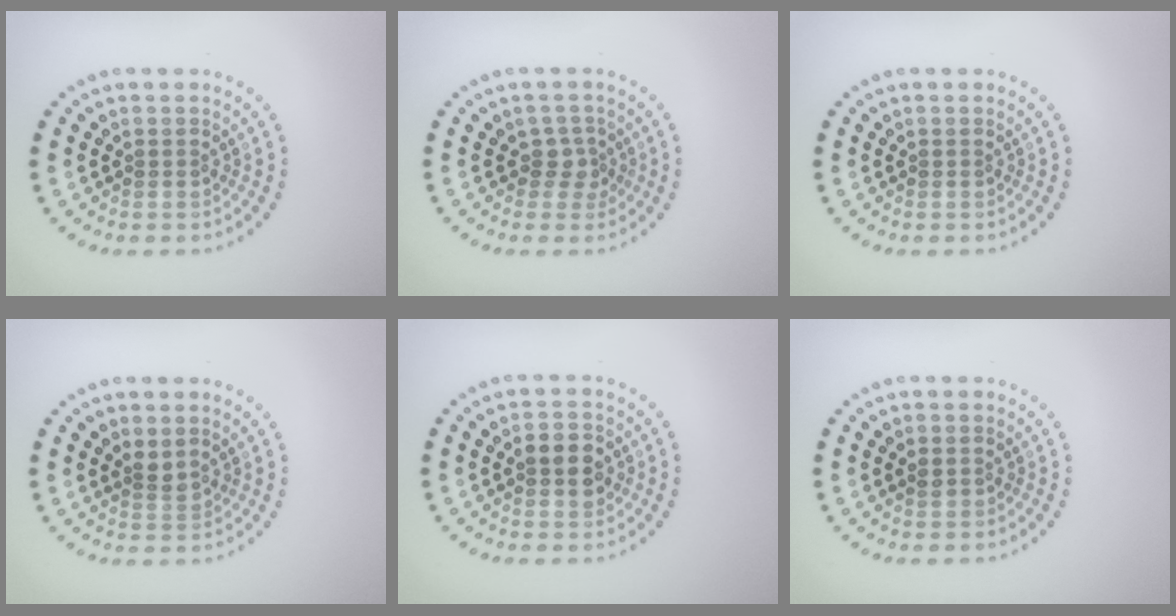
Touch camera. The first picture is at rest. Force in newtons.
{"total": 1.8, "press": 1.3, "slide": 1.1}
{"total": 0.0}
{"total": 1.5, "press": 1.1, "slide": 1.0}
{"total": 3.0, "press": 3.0, "slide": 0.2}
{"total": 0.7, "press": 0.7, "slide": 0.0}